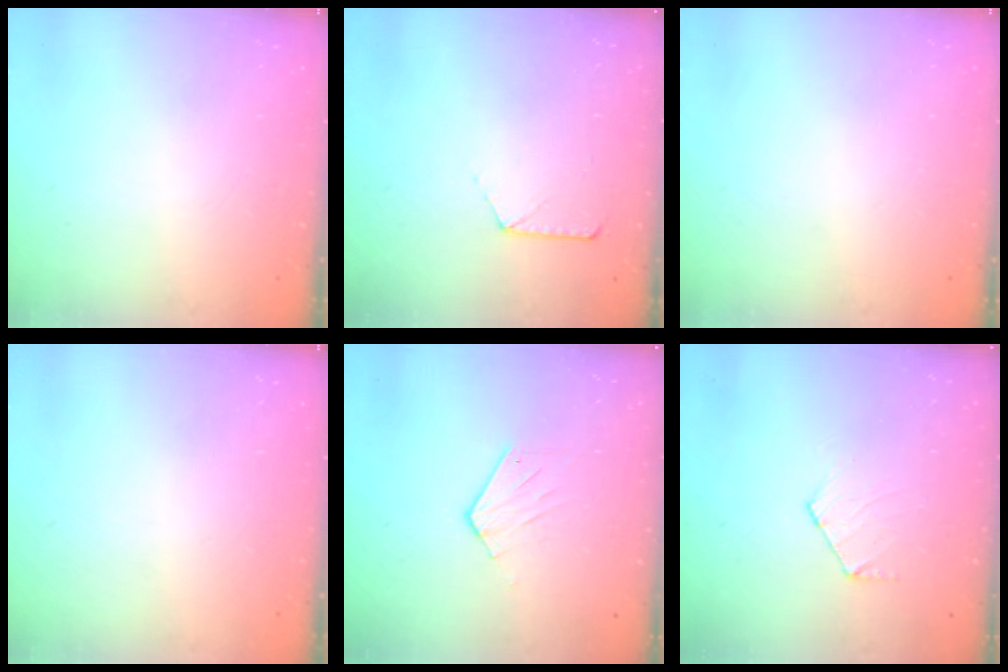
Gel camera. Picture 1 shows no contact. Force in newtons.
{"total": 6.5, "press": 6.5, "slide": 0.7}
{"total": 0.0}
{"total": 0.0}
{"total": 6.4, "press": 6.4, "slide": 0.4}
{"total": 5.9, "press": 5.9, "slide": 0.6}